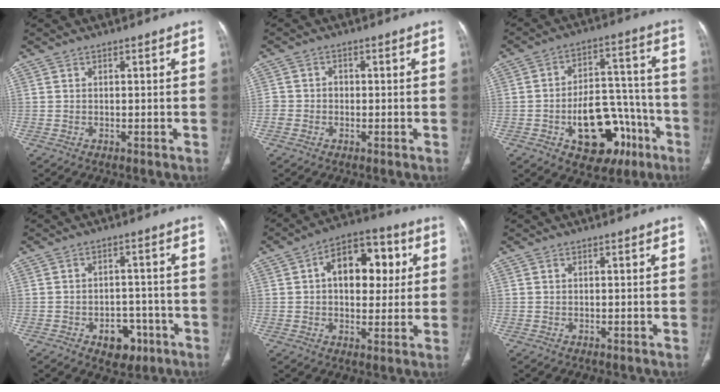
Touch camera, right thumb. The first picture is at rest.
{"total": 2.5, "force": [-0.8, 2.3, 0.7], "torque": [0.002, 0.016, -0.018]}
{"total": 18.5, "force": [-7.9, 10.9, 12.7], "torque": [-0.139, 0.061, -0.101]}
{"total": 6.7, "force": [-3.4, 4.6, 3.5], "torque": [-0.016, 0.027, -0.040]}
{"total": 14.5, "force": [3.1, 9.2, 10.9], "torque": [-0.111, 0.016, 0.040]}
{"total": 0.0}